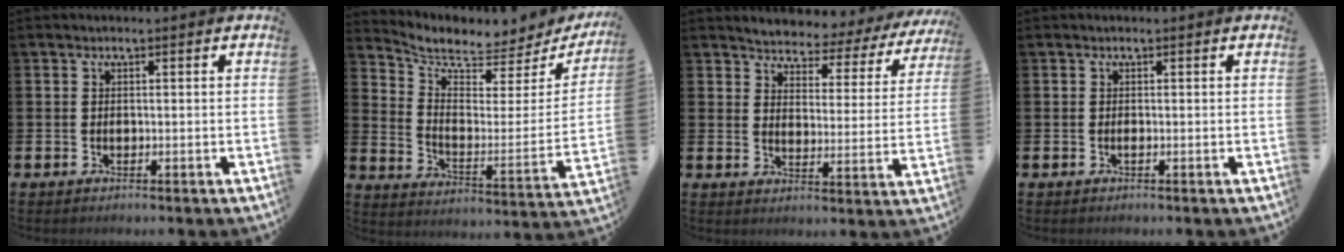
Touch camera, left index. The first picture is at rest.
{"total": 6.1, "force": [5.6, 1.7, 1.8], "torque": [-0.059, -0.055, 0.090]}
{"total": 3.3, "force": [3.2, 0.9, 0.0], "torque": [-0.023, -0.035, 0.045]}
{"total": 0.0}